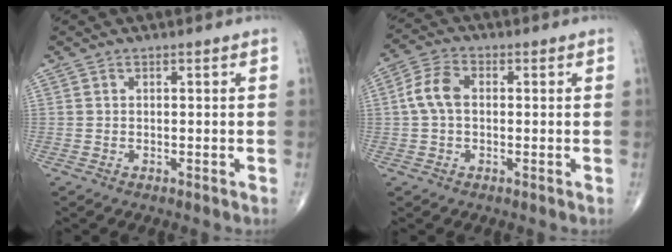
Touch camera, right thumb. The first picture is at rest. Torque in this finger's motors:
{"motor_torque": [0.20, 0.20, 0.11, -0.06, 0.10]}